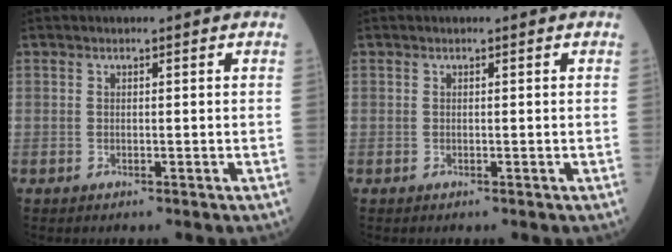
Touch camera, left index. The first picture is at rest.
{"total": 0.0}